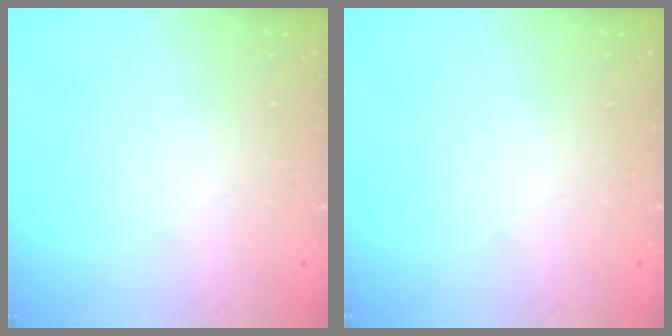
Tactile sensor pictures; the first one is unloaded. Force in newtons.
{"total": 0.0}